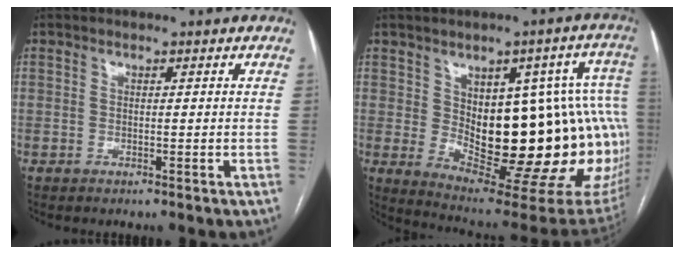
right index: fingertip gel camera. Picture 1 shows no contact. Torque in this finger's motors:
{"motor_torque": [1.97, -0.17, 0.84, 0.18]}